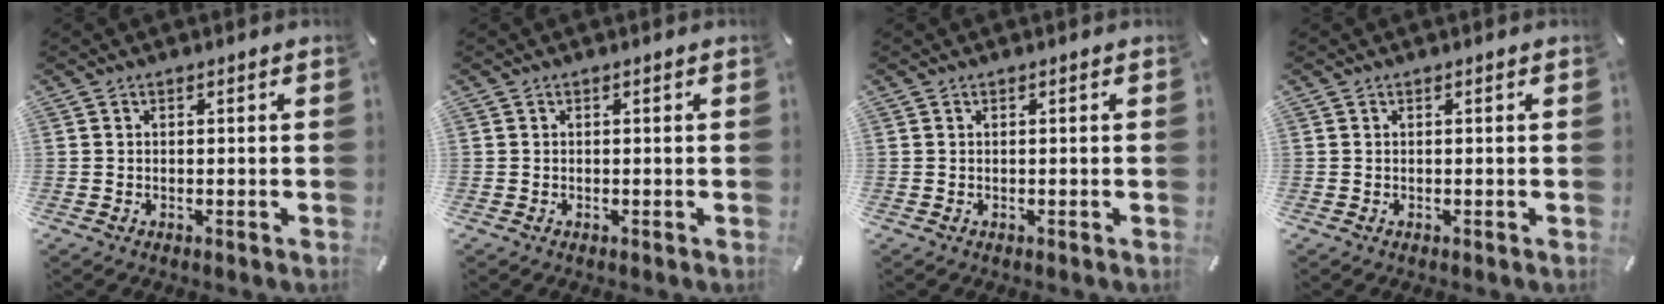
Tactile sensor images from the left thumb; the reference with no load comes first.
{"total": 0.0}
{"total": 0.0}
{"total": 0.0}